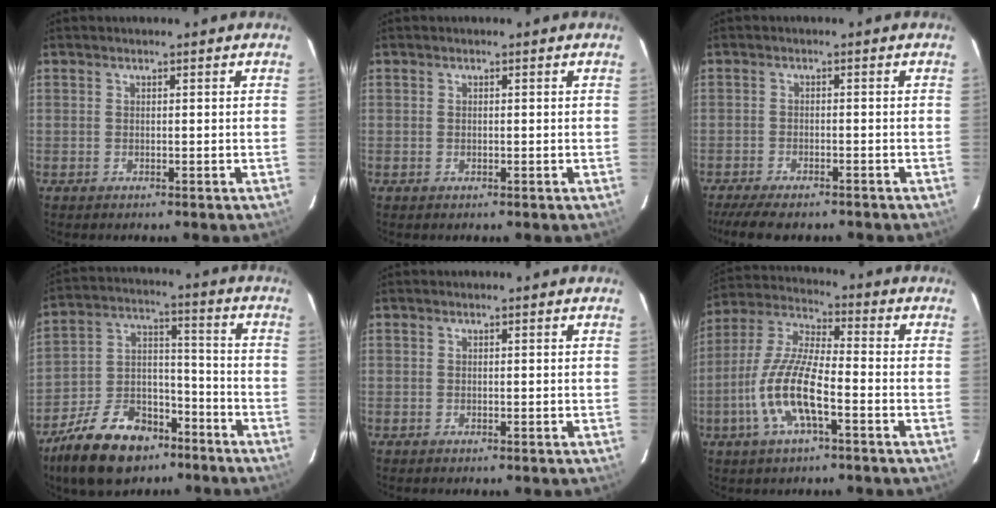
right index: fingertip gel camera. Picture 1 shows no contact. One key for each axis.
{"total": 0.0}
{"total": 9.4, "fx": -7.8, "fy": 2.4, "fz": 4.7, "tx": -0.109, "ty": -0.028, "tz": -0.127}
{"total": 18.1, "fx": -11.9, "fy": 9.9, "fz": 9.2, "tx": -0.202, "ty": 0.018, "tz": -0.193}
{"total": 0.0}
{"total": 13.4, "fx": -5.0, "fy": 3.5, "fz": 11.9, "tx": -0.253, "ty": -0.004, "tz": -0.098}